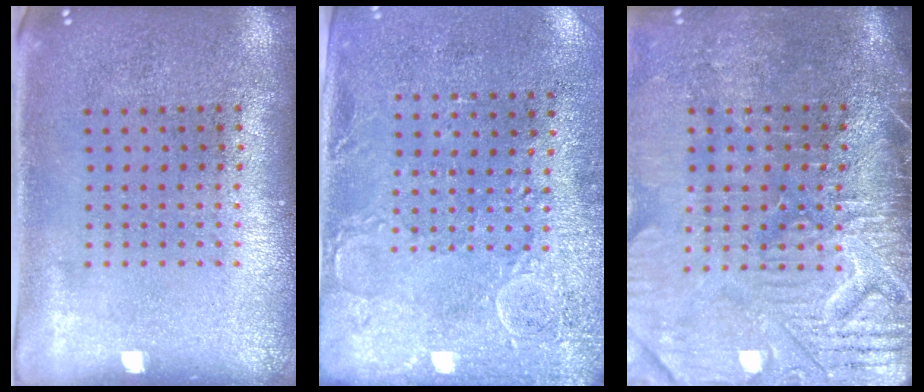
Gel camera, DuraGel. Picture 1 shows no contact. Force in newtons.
{"total": 3.0, "press": 2.2, "slide": 2.0}
{"total": 4.6, "press": 4.0, "slide": 2.2}